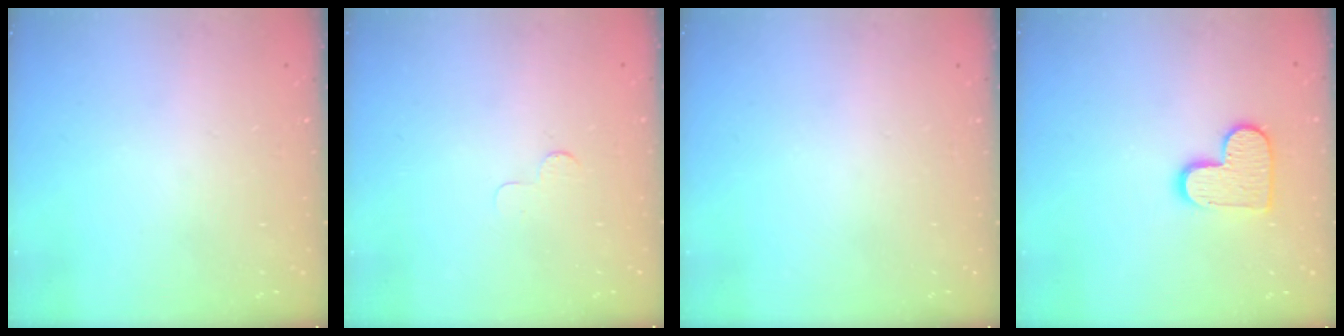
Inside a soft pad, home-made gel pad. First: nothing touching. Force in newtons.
{"total": 2.5, "press": 2.5, "slide": 0.2}
{"total": 0.0}
{"total": 11.4, "press": 11.3, "slide": 0.6}